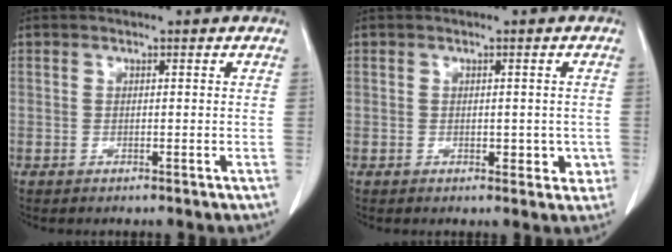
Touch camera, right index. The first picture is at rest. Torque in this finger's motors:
{"motor_torque": [0.02, 0.12, 0.05, 0.02]}